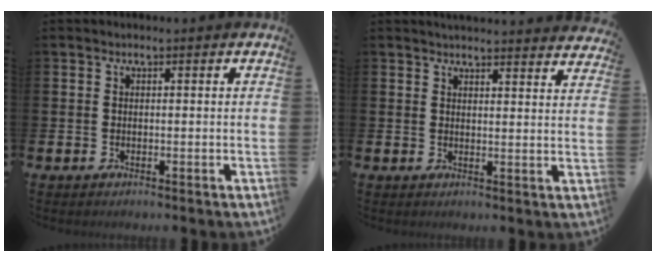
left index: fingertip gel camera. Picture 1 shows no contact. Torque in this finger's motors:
{"motor_torque": [0.80, -1.06, 0.12, 0.03]}